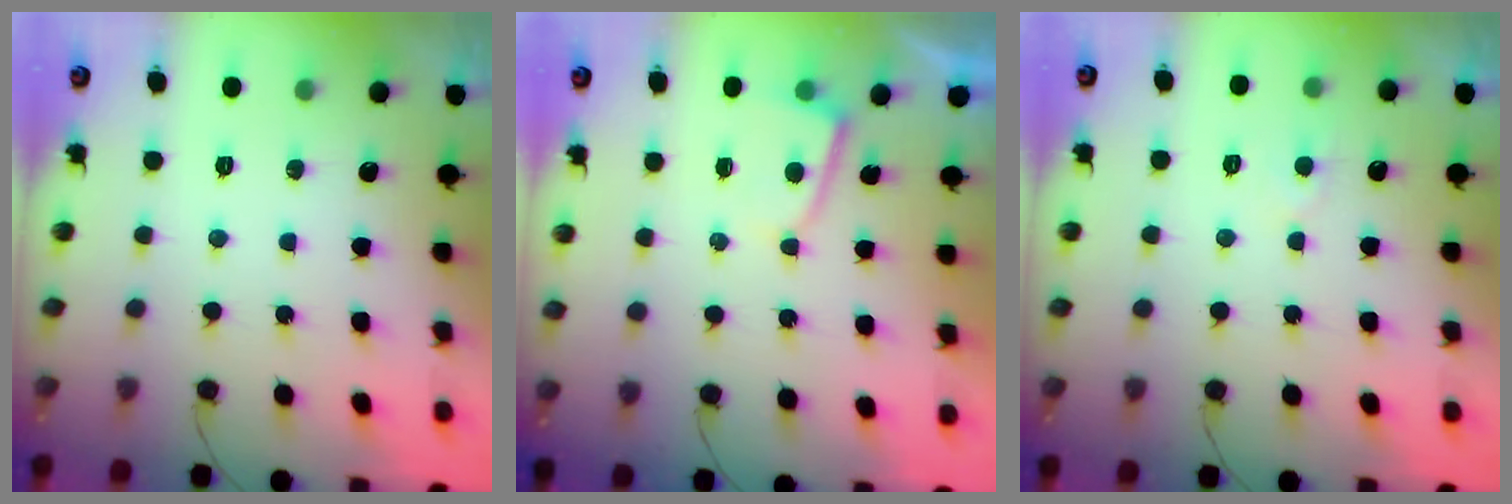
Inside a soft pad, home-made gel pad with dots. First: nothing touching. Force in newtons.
{"total": 3.2, "press": 3.2, "slide": 0.3}
{"total": 4.4, "press": 4.4, "slide": 0.3}